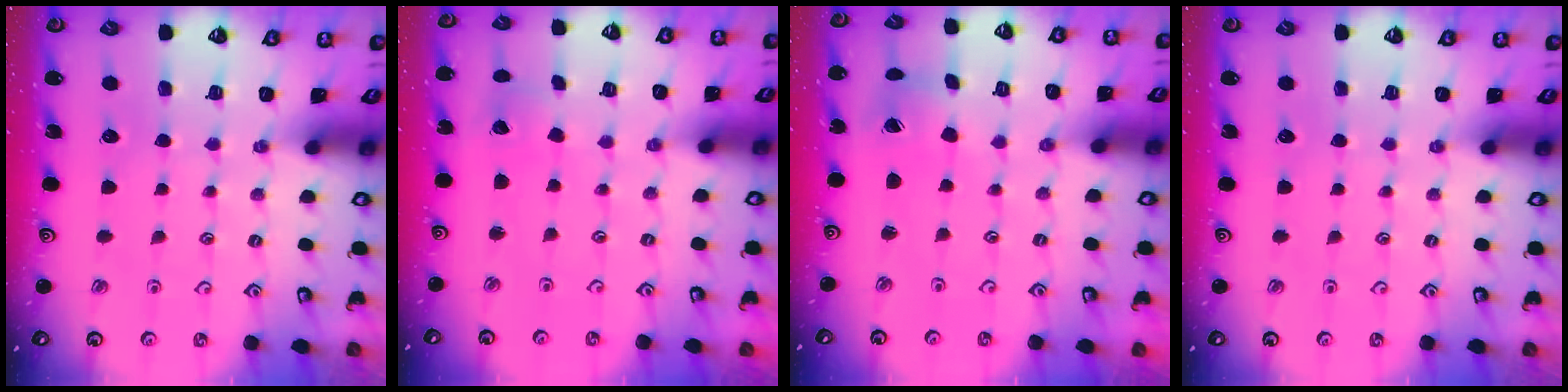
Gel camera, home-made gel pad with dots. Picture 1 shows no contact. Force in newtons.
{"total": 3.0, "press": 3.0, "slide": 0.2}
{"total": 4.3, "press": 4.3, "slide": 0.5}
{"total": 0.0}